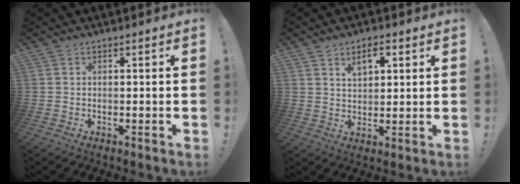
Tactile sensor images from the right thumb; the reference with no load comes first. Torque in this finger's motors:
{"motor_torque": [-0.42, 0.39, -0.34, 0.13, 0.02]}